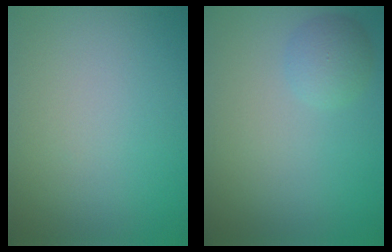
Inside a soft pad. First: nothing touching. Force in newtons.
{"total": 1.8, "press": 1.8, "slide": 0.1}